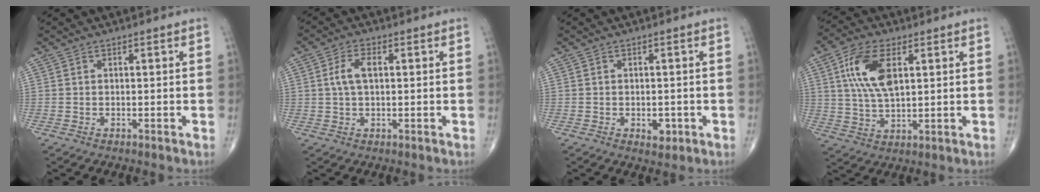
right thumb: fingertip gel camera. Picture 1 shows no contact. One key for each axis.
{"total": 4.5, "fx": 0.8, "fy": 2.3, "fz": 3.8, "tx": -0.085, "ty": 0.008, "tz": 0.013}
{"total": 2.7, "fx": -0.8, "fy": 1.7, "fz": 1.9, "tx": -0.012, "ty": 0.004, "tz": -0.005}
{"total": 11.3, "fx": 3.4, "fy": 5.4, "fz": 9.3, "tx": -0.184, "ty": -0.004, "tz": 0.067}